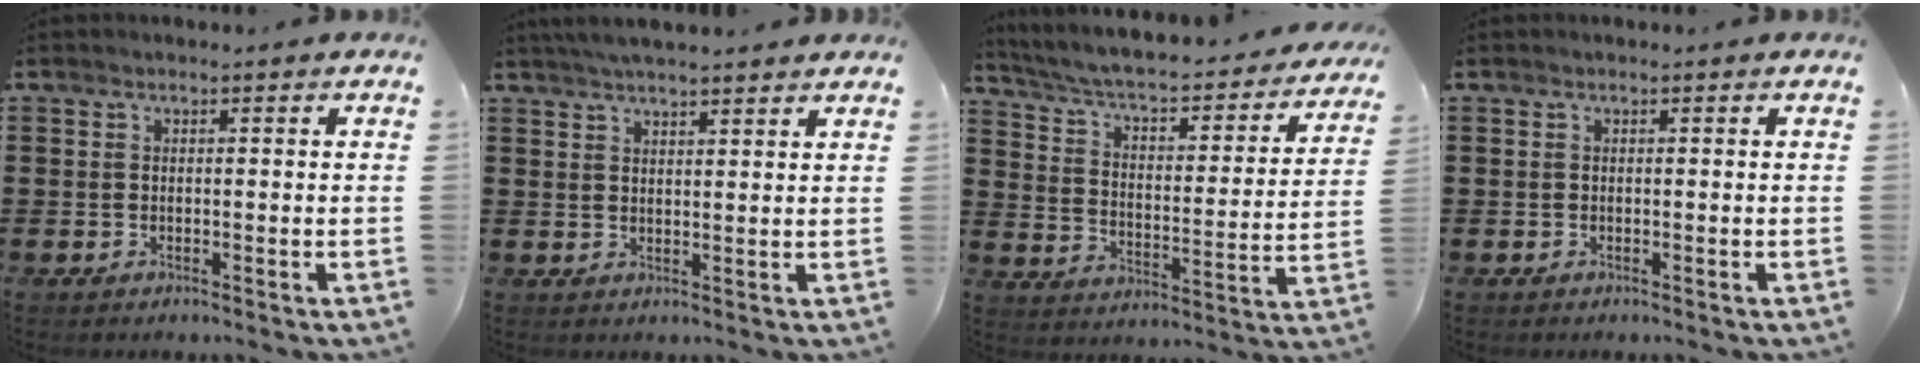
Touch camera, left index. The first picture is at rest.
{"total": 3.4, "force": [3.2, 0.0, 1.1], "torque": [-0.031, -0.002, 0.060]}
{"total": 4.5, "force": [3.8, 0.4, 2.4], "torque": [-0.066, -0.038, 0.054]}
{"total": 0.0}